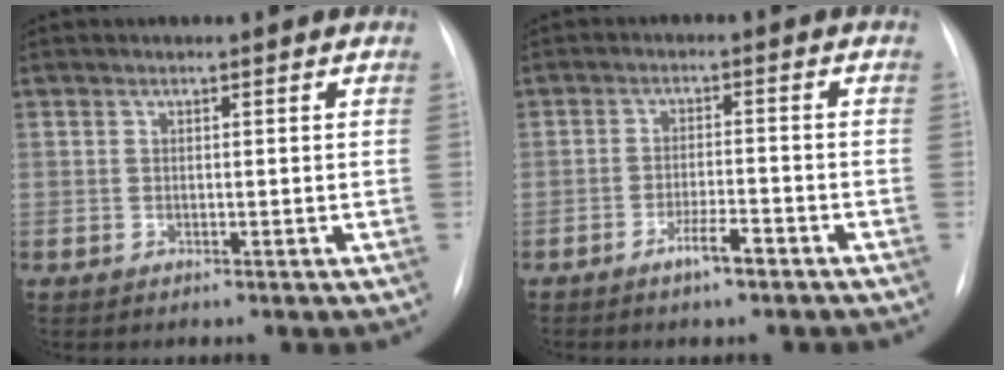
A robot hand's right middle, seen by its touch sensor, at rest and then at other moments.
{"total": 3.7, "force": [-2.5, 0.4, 2.7], "torque": [-0.051, -0.001, -0.044]}